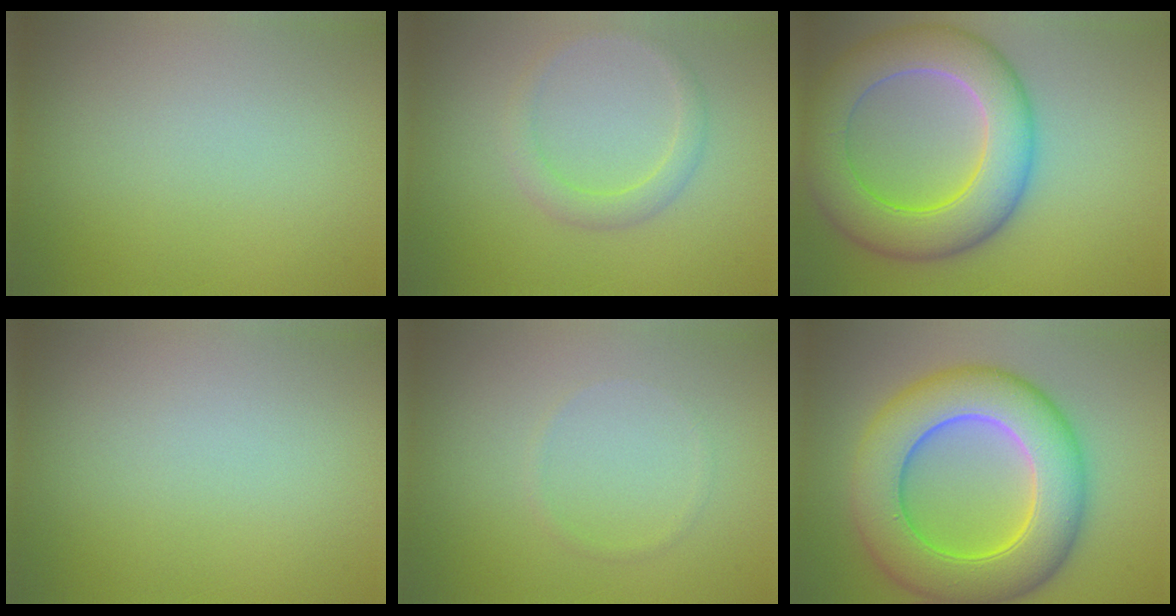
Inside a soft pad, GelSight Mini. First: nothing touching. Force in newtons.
{"total": 1.9, "press": 1.9, "slide": 0.1}
{"total": 9.3, "press": 9.3, "slide": 0.6}
{"total": 0.0}
{"total": 0.6, "press": 0.6, "slide": 0.1}
{"total": 11.3, "press": 11.3, "slide": 0.2}